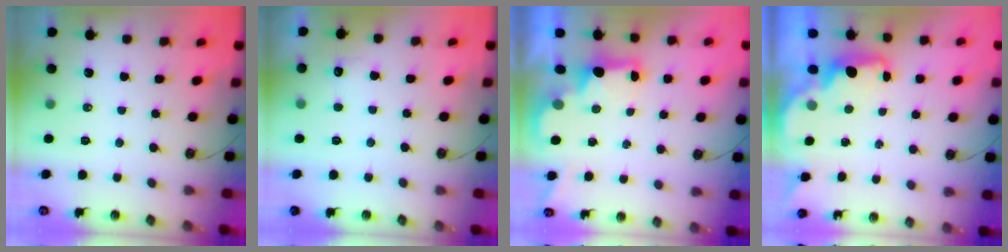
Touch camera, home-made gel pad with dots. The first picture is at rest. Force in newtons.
{"total": 5.9, "press": 5.7, "slide": 1.3}
{"total": 2.1, "press": 2.0, "slide": 0.7}
{"total": 1.9, "press": 1.8, "slide": 0.7}